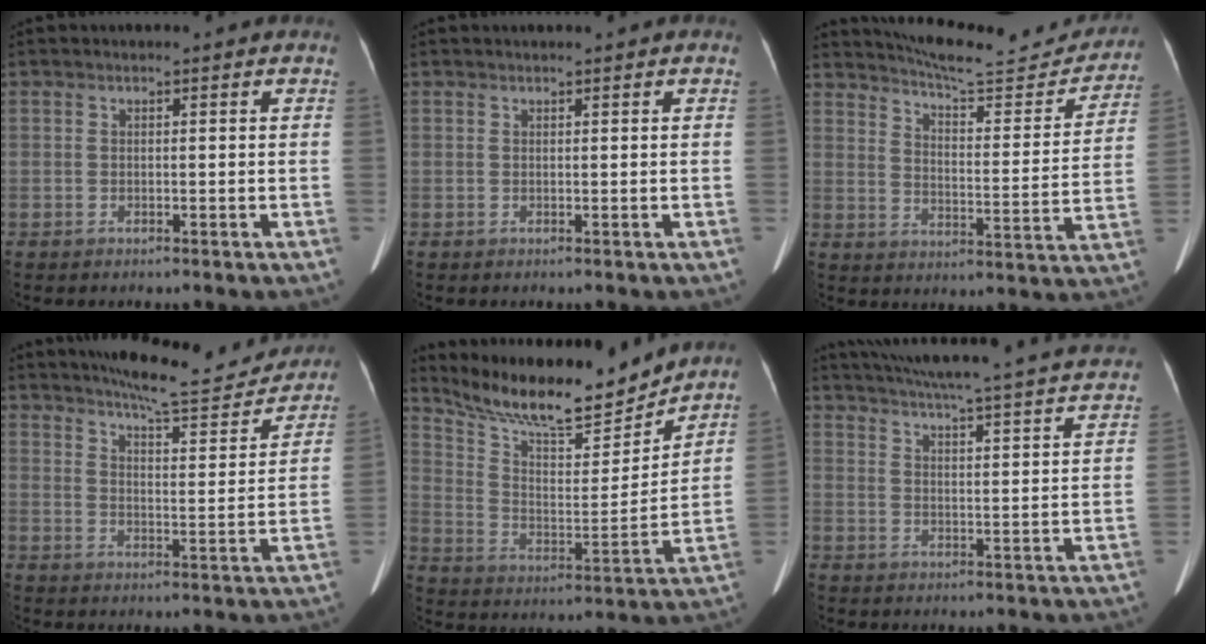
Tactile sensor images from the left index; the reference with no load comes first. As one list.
[{"total": 0.0}, {"total": 18.2, "force": [17.4, 2.9, 4.7], "torque": [-0.058, -0.038, 0.222]}, {"total": 14.0, "force": [13.1, 1.6, 4.6], "torque": [-0.064, -0.016, 0.174]}, {"total": 16.9, "force": [15.4, 2.1, 6.6], "torque": [-0.128, -0.010, 0.259]}, {"total": 29.7, "force": [27.2, 1.2, 11.9], "torque": [-0.198, -0.042, 0.338]}]